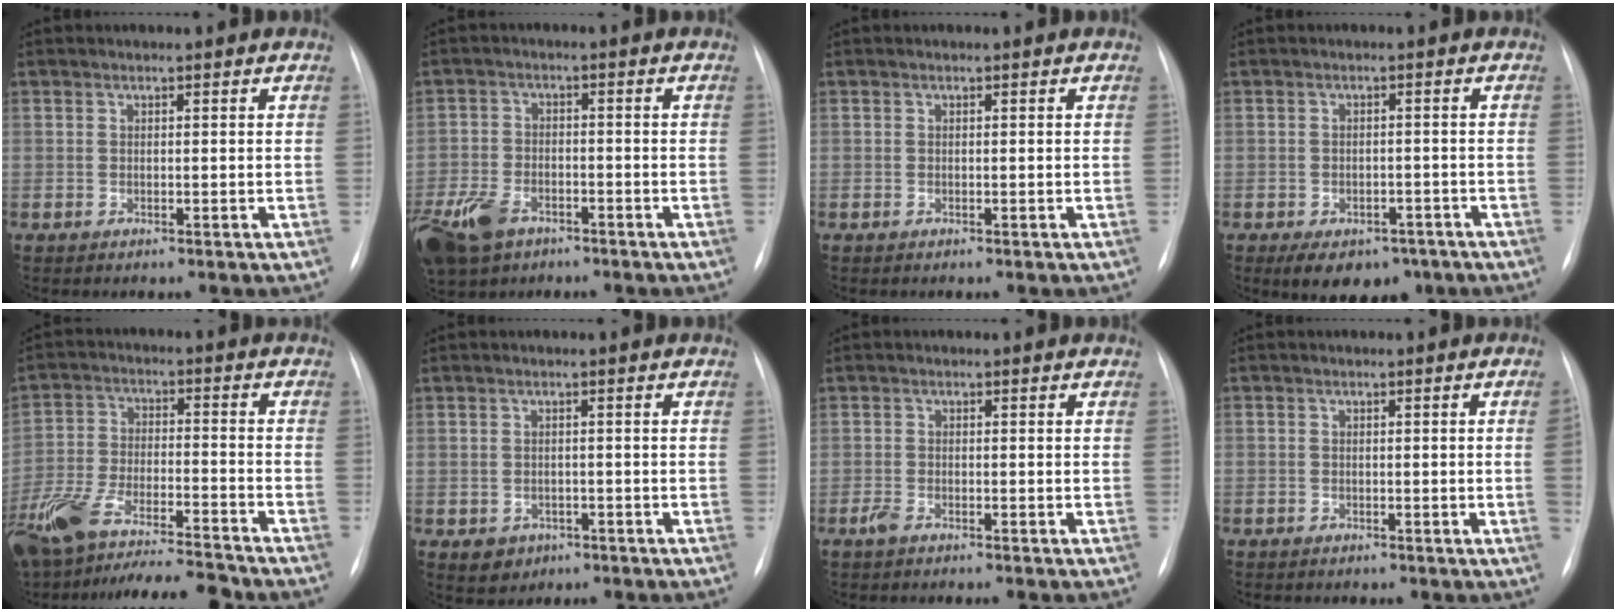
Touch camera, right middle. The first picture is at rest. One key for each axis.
{"total": 11.7, "fx": -6.9, "fy": 7.1, "fz": 6.2, "tx": -0.157, "ty": -0.008, "tz": -0.118}
{"total": 0.0}
{"total": 8.5, "fx": -5.7, "fy": 5.1, "fz": 3.9, "tx": -0.046, "ty": 0.010, "tz": -0.075}
{"total": 19.6, "fx": -17.2, "fy": 2.5, "fz": 9.0, "tx": -0.193, "ty": -0.017, "tz": -0.286}
{"total": 3.2, "fx": -1.5, "fy": 2.7, "fz": 0.8, "tx": -0.008, "ty": 0.006, "tz": -0.012}
{"total": 1.8, "fx": -1.4, "fy": 0.4, "fz": 1.0, "tx": -0.029, "ty": -0.003, "tz": -0.027}
{"total": 1.6, "fx": -0.6, "fy": -0.3, "fz": 1.4, "tx": -0.022, "ty": 0.001, "tz": -0.012}